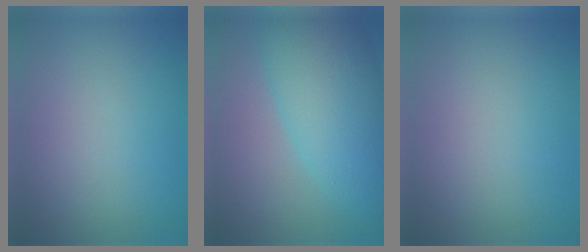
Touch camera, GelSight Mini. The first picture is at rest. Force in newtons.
{"total": 8.6, "press": 8.6, "slide": 0.2}
{"total": 0.0}